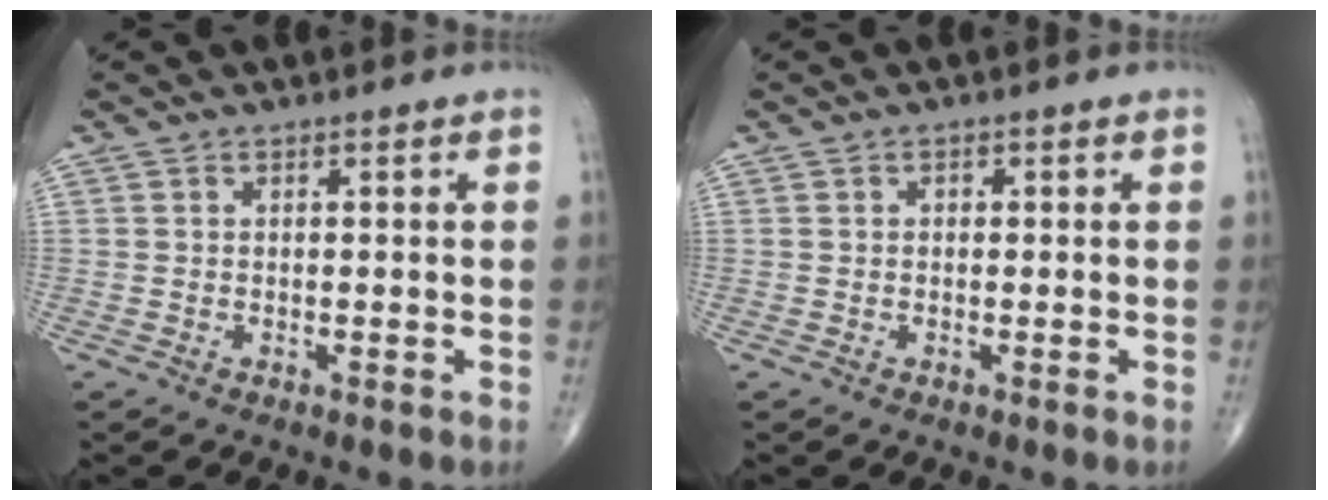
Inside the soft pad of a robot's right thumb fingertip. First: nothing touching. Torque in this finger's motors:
{"motor_torque": [-0.10, 0.28, -0.15, -0.09, 0.00]}